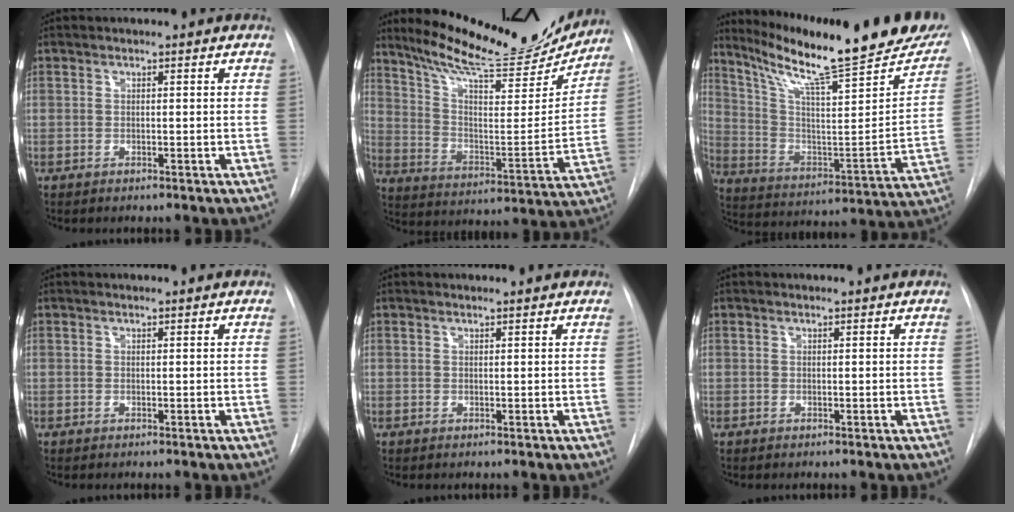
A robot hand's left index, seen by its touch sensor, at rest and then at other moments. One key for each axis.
{"total": 21.7, "fx": 19.6, "fy": 3.5, "fz": 8.5, "tx": -0.136, "ty": -0.052, "tz": 0.284}
{"total": 28.9, "fx": 23.0, "fy": 3.9, "fz": 17.1, "tx": -0.274, "ty": -0.052, "tz": 0.326}
{"total": 0.0}
{"total": 1.0, "fx": 1.0, "fy": -0.1, "fz": 0.1, "tx": -0.007, "ty": 0.003, "tz": 0.011}
{"total": 0.0}